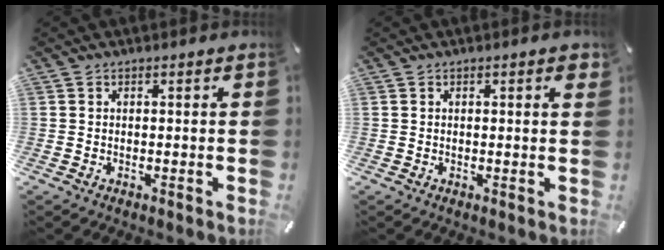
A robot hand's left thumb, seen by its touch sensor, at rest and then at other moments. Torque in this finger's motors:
{"motor_torque": [0.01, -0.02, -0.04, -0.02, 0.00]}